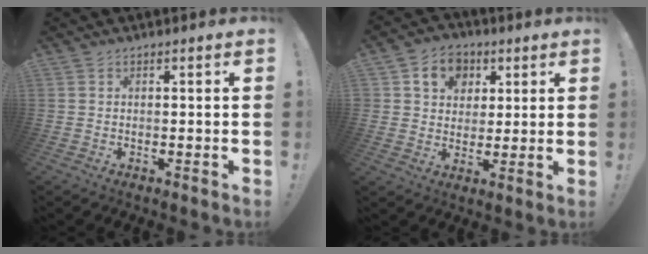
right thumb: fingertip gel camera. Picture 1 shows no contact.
{"total": 10.5, "force": [4.0, 8.7, 4.3], "torque": [-0.059, -0.012, 0.079]}